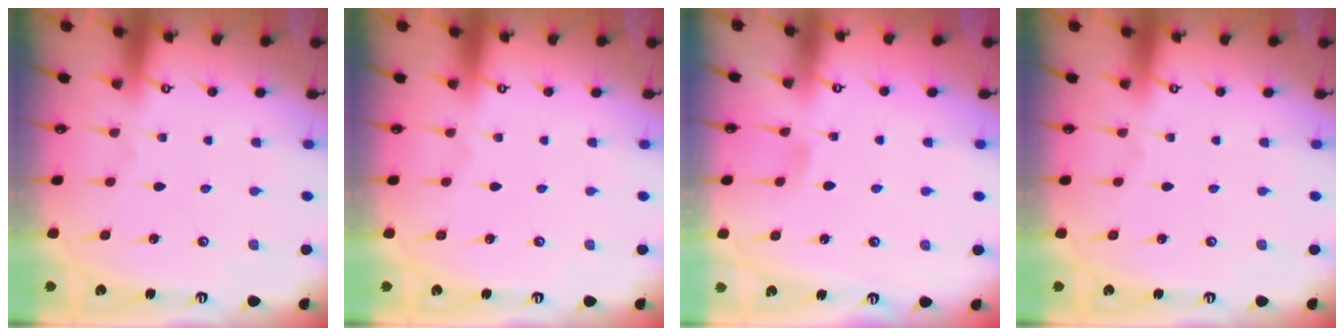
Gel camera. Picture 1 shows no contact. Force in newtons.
{"total": 0.0}
{"total": 3.2, "press": 3.2, "slide": 0.4}
{"total": 0.0}